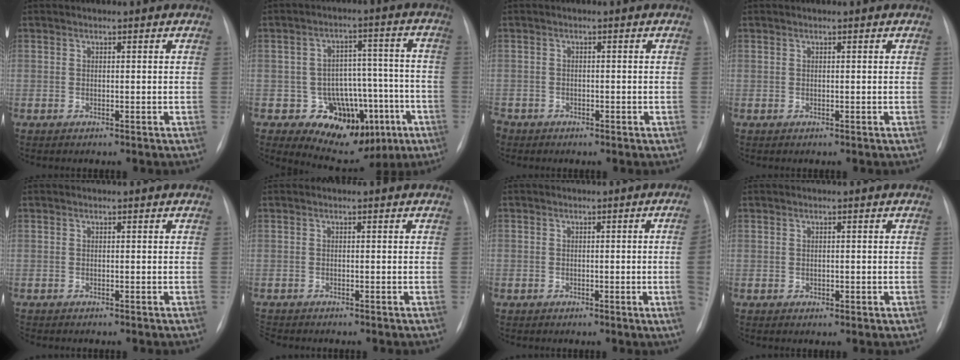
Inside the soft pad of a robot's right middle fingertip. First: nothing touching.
{"total": 12.4, "force": [-5.2, 9.3, 6.3], "torque": [-0.065, 0.050, -0.056]}
{"total": 2.7, "force": [-1.8, 1.9, 0.6], "torque": [-0.014, 0.000, -0.031]}
{"total": 0.0}
{"total": 0.0}
{"total": 1.3, "force": [-1.3, 0.3, 0.1], "torque": [-0.001, -0.005, -0.020]}
{"total": 4.3, "force": [-0.6, -0.7, 4.2], "torque": [-0.051, -0.006, -0.009]}
{"total": 1.2, "force": [-0.3, 0.8, 0.8], "torque": [-0.015, -0.002, 0.000]}